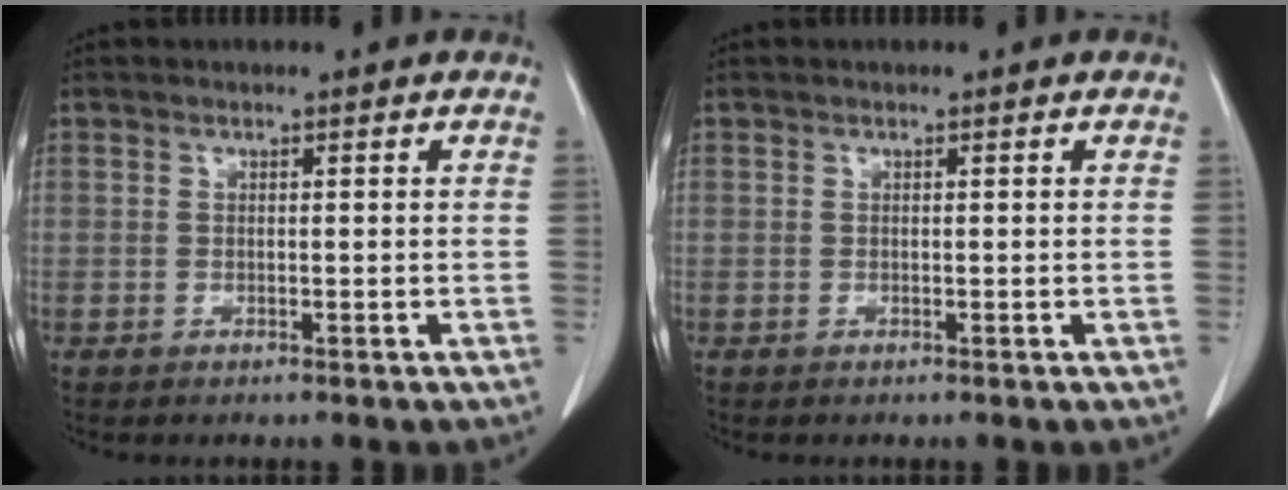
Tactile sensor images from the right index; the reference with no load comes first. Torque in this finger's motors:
{"motor_torque": [0.00, 0.00, 0.01, 0.00]}